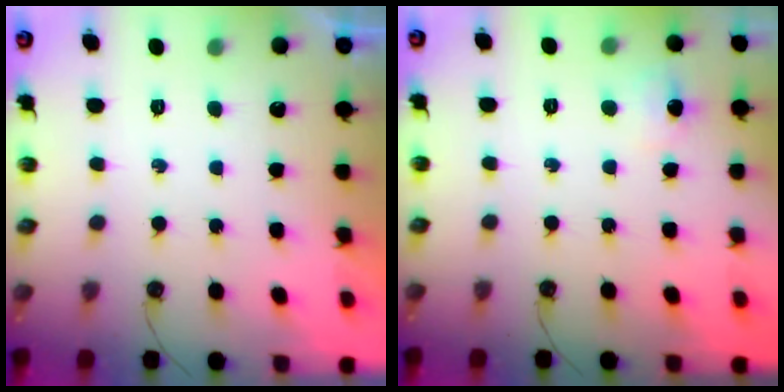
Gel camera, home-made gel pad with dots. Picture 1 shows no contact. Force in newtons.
{"total": 5.8, "press": 5.7, "slide": 0.6}